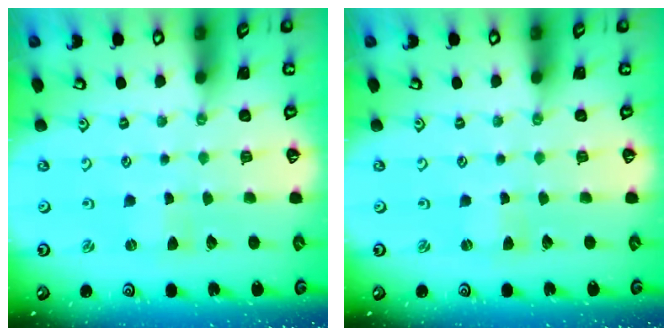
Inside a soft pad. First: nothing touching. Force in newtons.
{"total": 0.0}